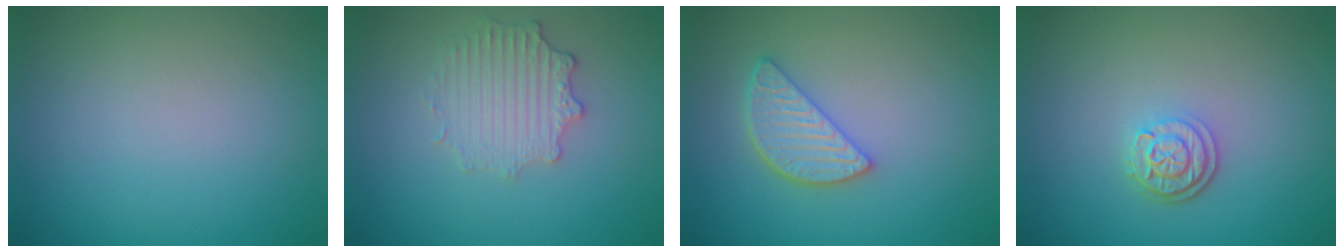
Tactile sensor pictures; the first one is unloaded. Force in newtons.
{"total": 2.8, "press": 2.5, "slide": 1.4}
{"total": 3.7, "press": 3.1, "slide": 2.0}
{"total": 2.5, "press": 2.1, "slide": 1.4}